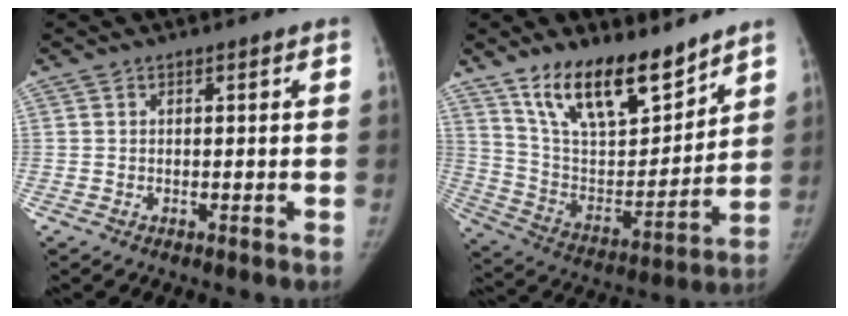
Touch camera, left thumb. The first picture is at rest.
{"total": 19.2, "force": [13.8, 7.6, 10.9], "torque": [-0.144, -0.079, 0.252]}